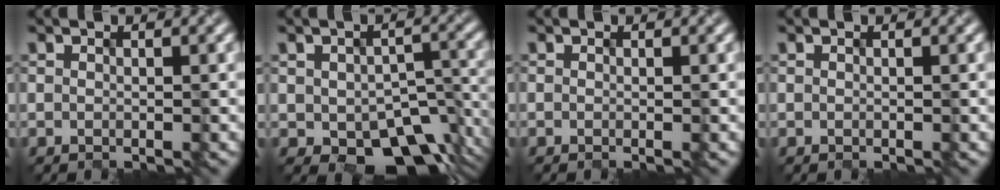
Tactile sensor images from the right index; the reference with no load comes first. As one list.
[{"total": 8.4, "force": [-3.8, 5.1, 5.6], "torque": [-0.091, -0.024, -0.036]}, {"total": 0.0}, {"total": 0.0}]